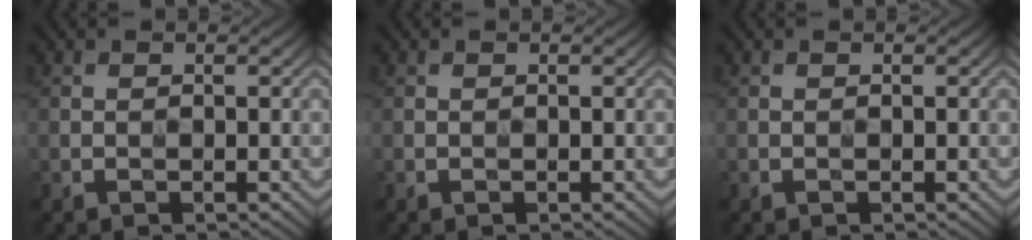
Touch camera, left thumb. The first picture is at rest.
{"total": 0.0}
{"total": 0.0}